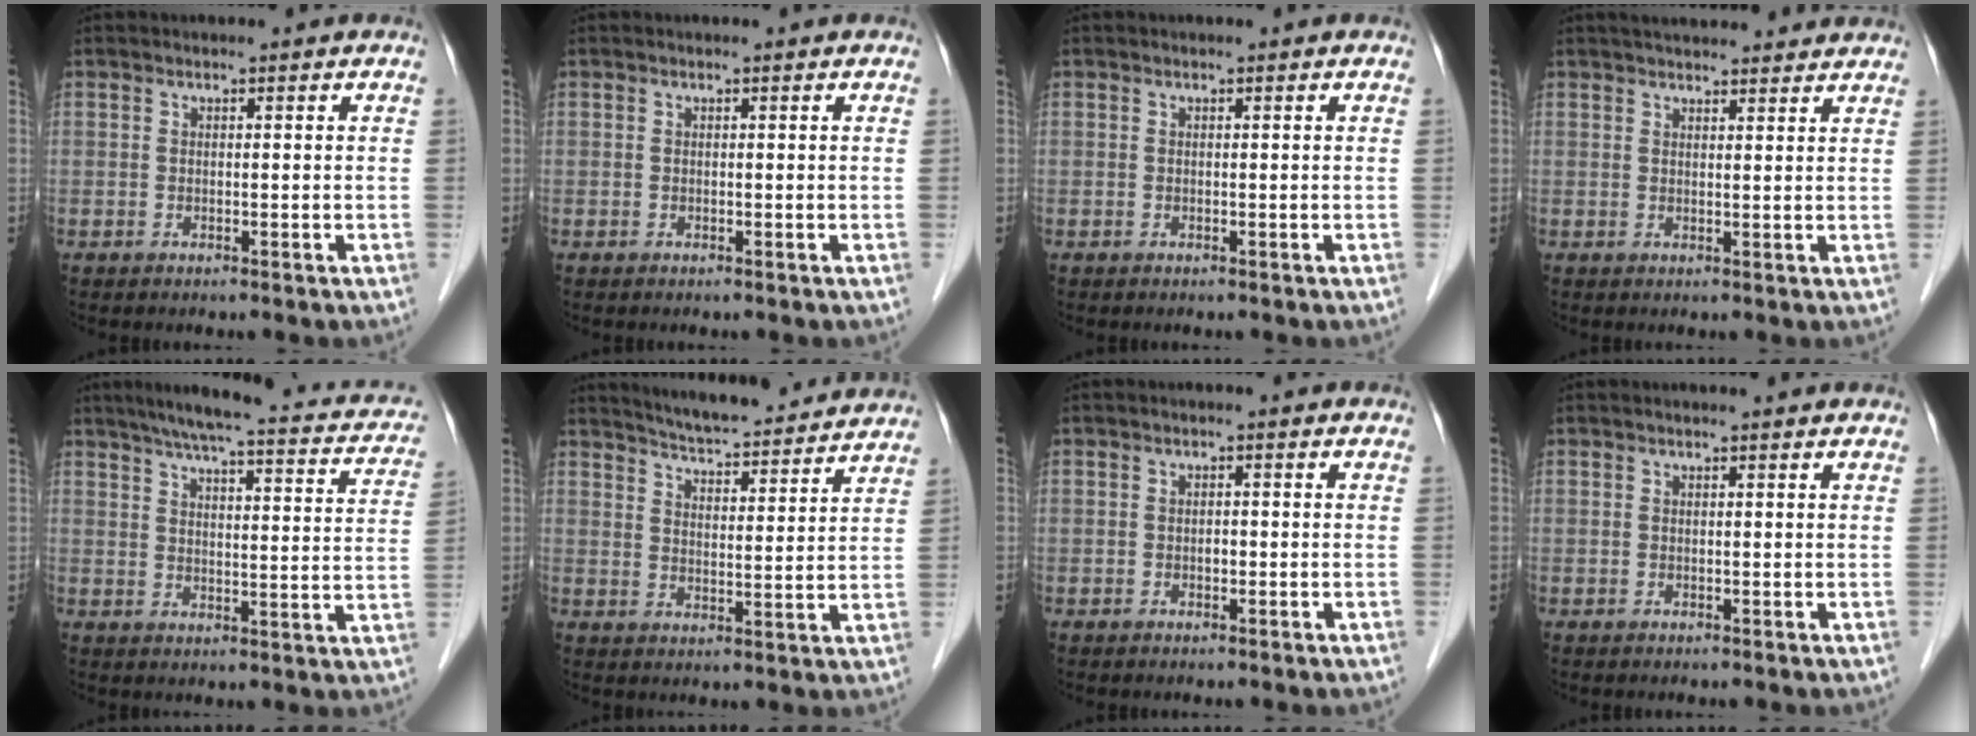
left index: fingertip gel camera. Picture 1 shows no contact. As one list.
[{"total": 0.0}, {"total": 0.0}, {"total": 10.9, "force": [9.9, 1.9, 4.1], "torque": [-0.050, 0.031, 0.120]}, {"total": 21.5, "force": [17.5, 3.9, 11.9], "torque": [-0.160, 0.016, 0.201]}, {"total": 15.0, "force": [14.1, 1.4, 4.9], "torque": [-0.076, 0.006, 0.191]}, {"total": 0.7, "force": [-0.3, 0.4, 0.5], "torque": [-0.011, 0.001, -0.006]}, {"total": 2.1, "force": [1.9, 0.1, 0.9], "torque": [-0.012, 0.014, 0.022]}]